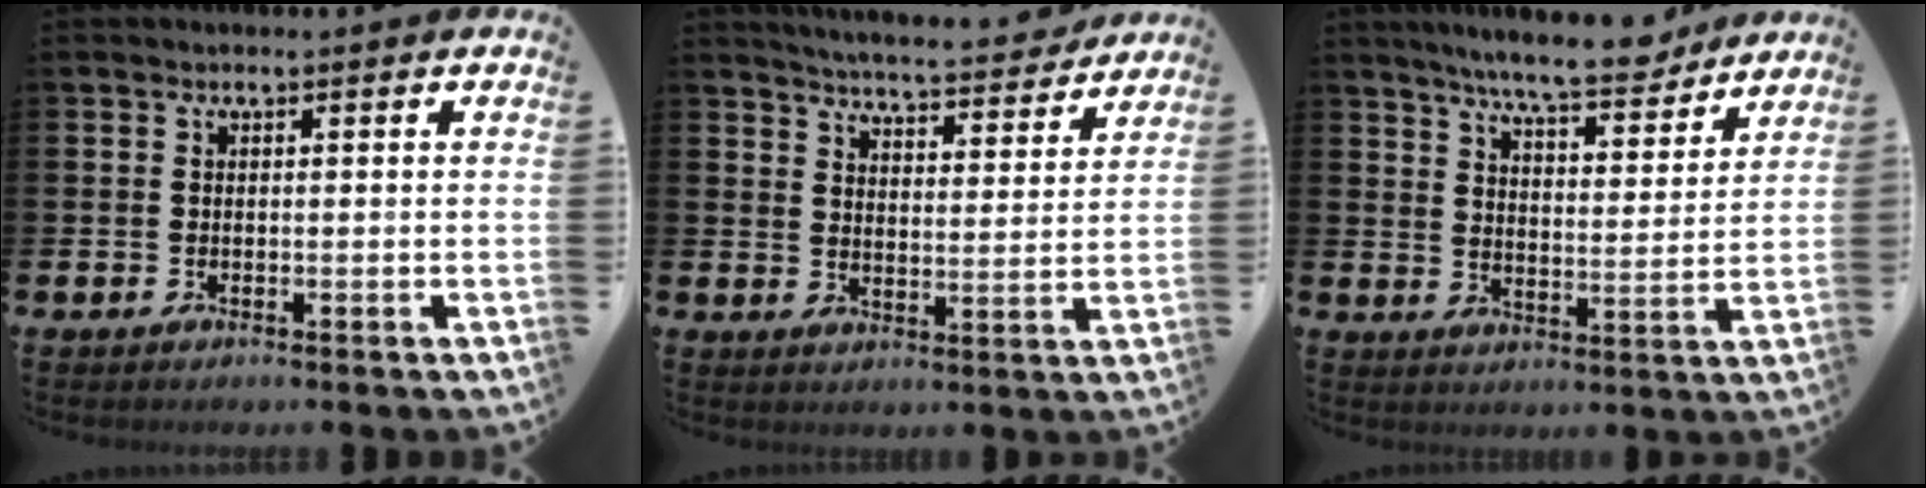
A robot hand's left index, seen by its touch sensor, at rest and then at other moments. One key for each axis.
{"total": 6.1, "fx": 6.0, "fy": 0.1, "fz": 1.3, "tx": -0.037, "ty": -0.044, "tz": 0.103}
{"total": 8.4, "fx": 7.8, "fy": 0.7, "fz": 3.0, "tx": -0.074, "ty": -0.042, "tz": 0.139}